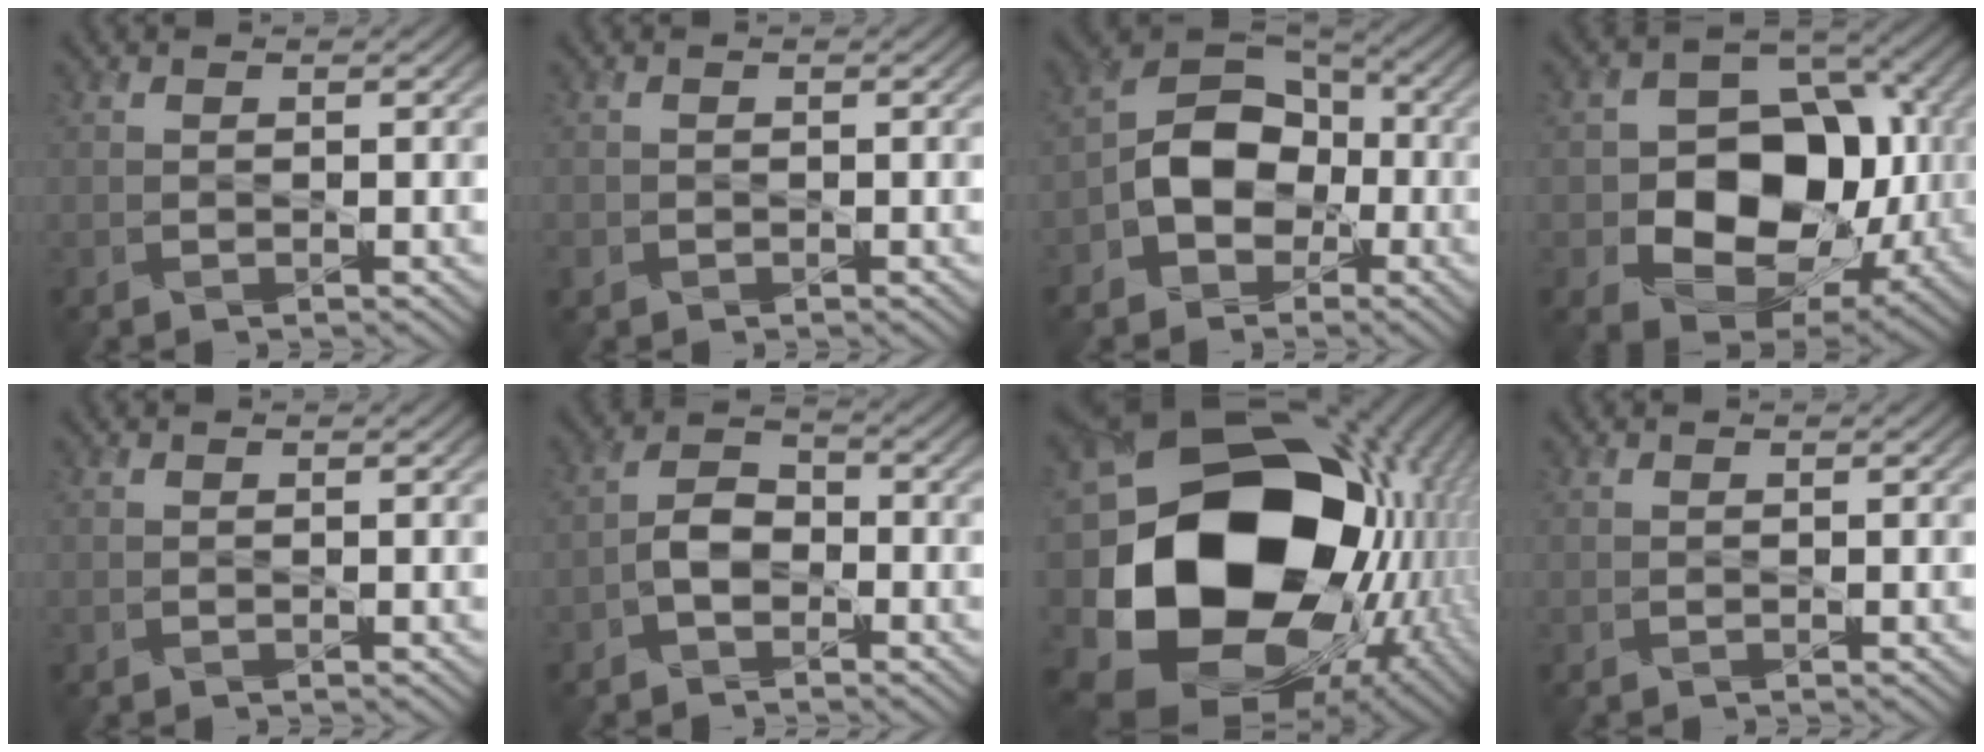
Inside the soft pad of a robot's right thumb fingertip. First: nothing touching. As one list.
[{"total": 0.7, "force": [-0.3, 0.6, 0.0], "torque": [-0.001, -0.007, -0.004]}, {"total": 8.8, "force": [-2.6, 6.6, 5.2], "torque": [-0.090, 0.002, -0.065]}, {"total": 14.1, "force": [-2.1, 10.5, 9.2], "torque": [-0.133, -0.013, -0.043]}, {"total": 0.0}, {"total": 3.8, "force": [-1.9, 2.4, 2.2], "torque": [-0.042, 0.007, -0.043]}, {"total": 23.5, "force": [-2.3, 18.2, 14.7], "torque": [-0.341, -0.066, -0.008]}, {"total": 0.0}]